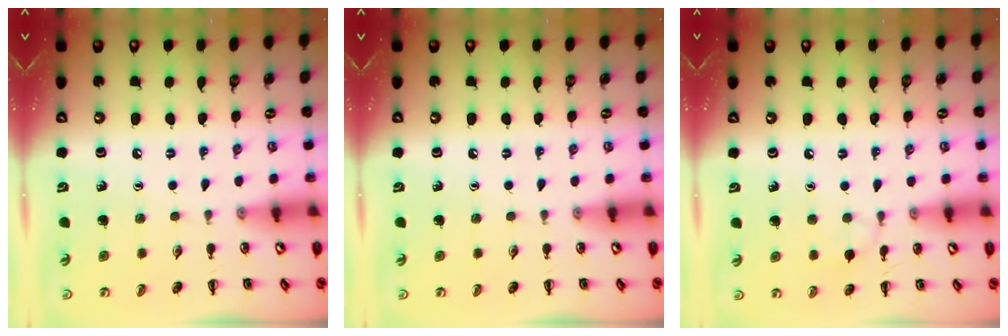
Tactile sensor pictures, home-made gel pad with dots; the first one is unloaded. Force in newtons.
{"total": 0.0}
{"total": 5.6, "press": 5.3, "slide": 1.8}